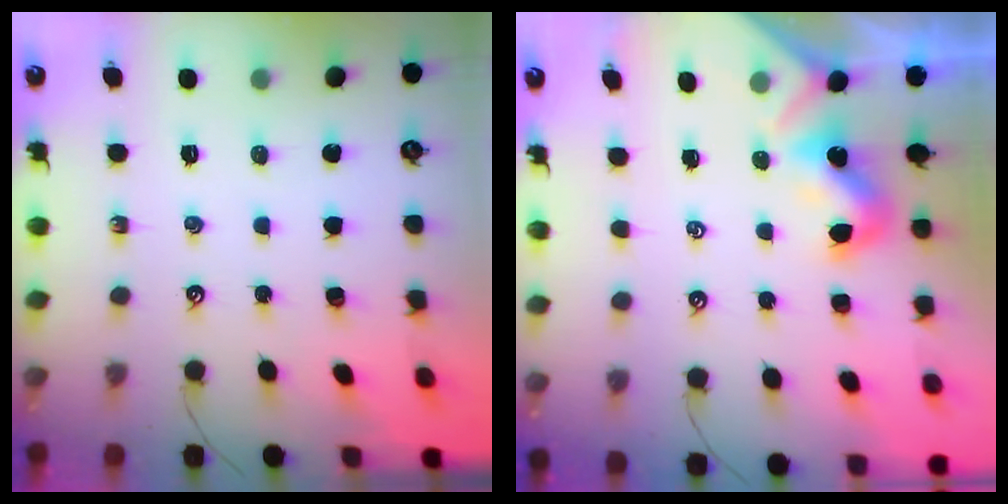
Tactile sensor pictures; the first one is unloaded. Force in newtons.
{"total": 1.9, "press": 1.9, "slide": 0.3}